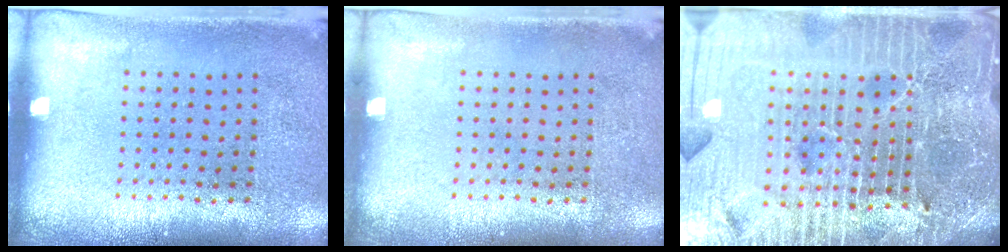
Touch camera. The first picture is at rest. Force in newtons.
{"total": 0.0}
{"total": 7.3, "press": 6.3, "slide": 3.7}